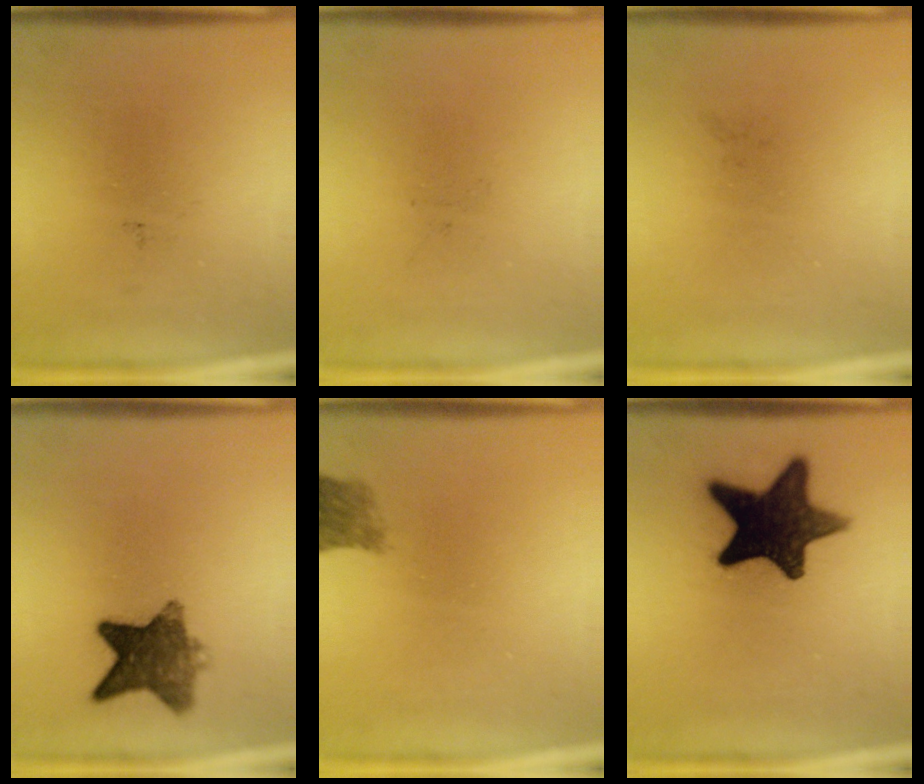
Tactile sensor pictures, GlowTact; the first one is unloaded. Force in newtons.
{"total": 0.0}
{"total": 0.0}
{"total": 8.5}
{"total": 2.7}
{"total": 15.6}